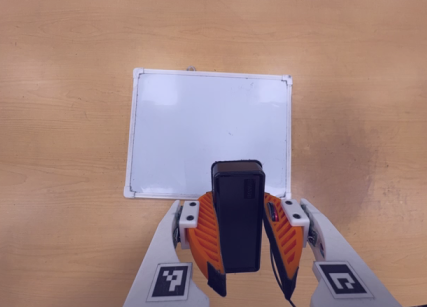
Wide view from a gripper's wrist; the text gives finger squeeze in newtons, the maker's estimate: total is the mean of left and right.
{"total": 6.0, "left": 5.5, "right": 6.4}